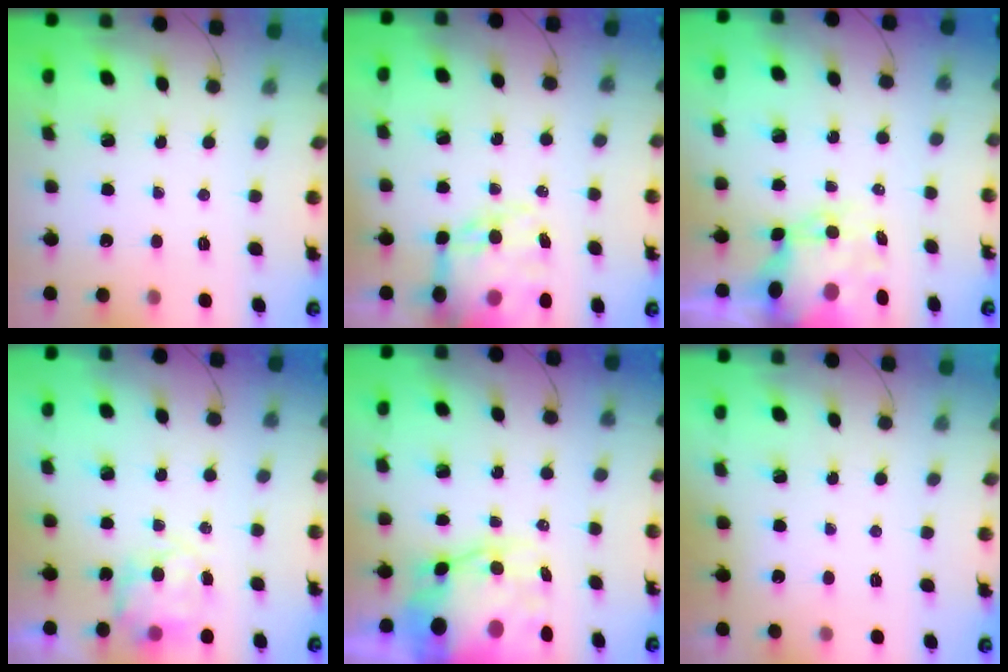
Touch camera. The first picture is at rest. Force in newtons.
{"total": 16.3, "press": 15.9, "slide": 3.6}
{"total": 10.5, "press": 9.9, "slide": 3.3}
{"total": 7.9, "press": 7.8, "slide": 1.1}
{"total": 14.4, "press": 13.8, "slide": 4.1}
{"total": 1.9, "press": 1.9, "slide": 0.3}